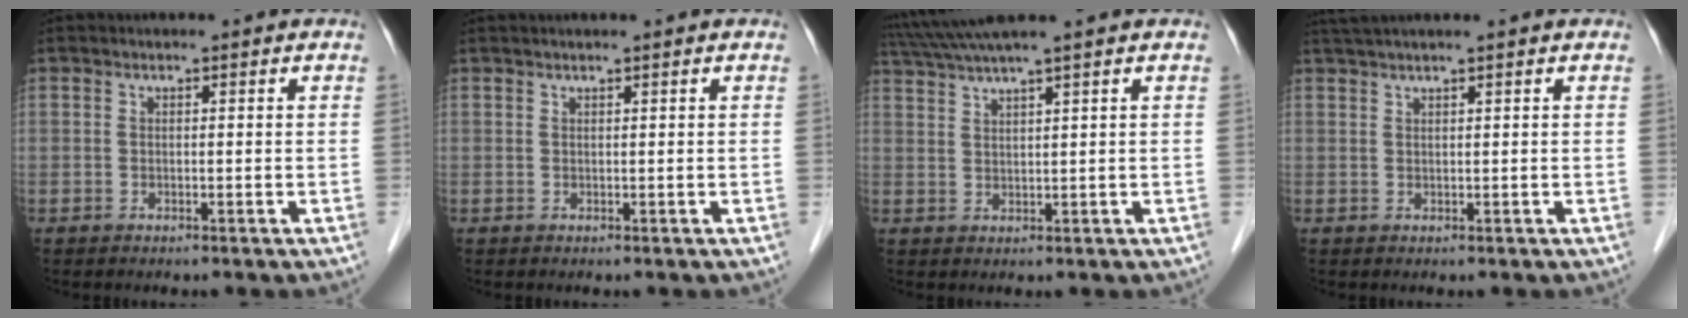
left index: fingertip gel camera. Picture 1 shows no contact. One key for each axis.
{"total": 1.6, "fx": 1.2, "fy": -0.3, "fz": 1.0, "tx": -0.021, "ty": 0.017, "tz": 0.026}
{"total": 6.7, "fx": 5.5, "fy": -1.8, "fz": 3.2, "tx": -0.060, "ty": 0.024, "tz": 0.103}
{"total": 4.3, "fx": 3.5, "fy": -0.8, "fz": 2.4, "tx": -0.043, "ty": 0.031, "tz": 0.066}